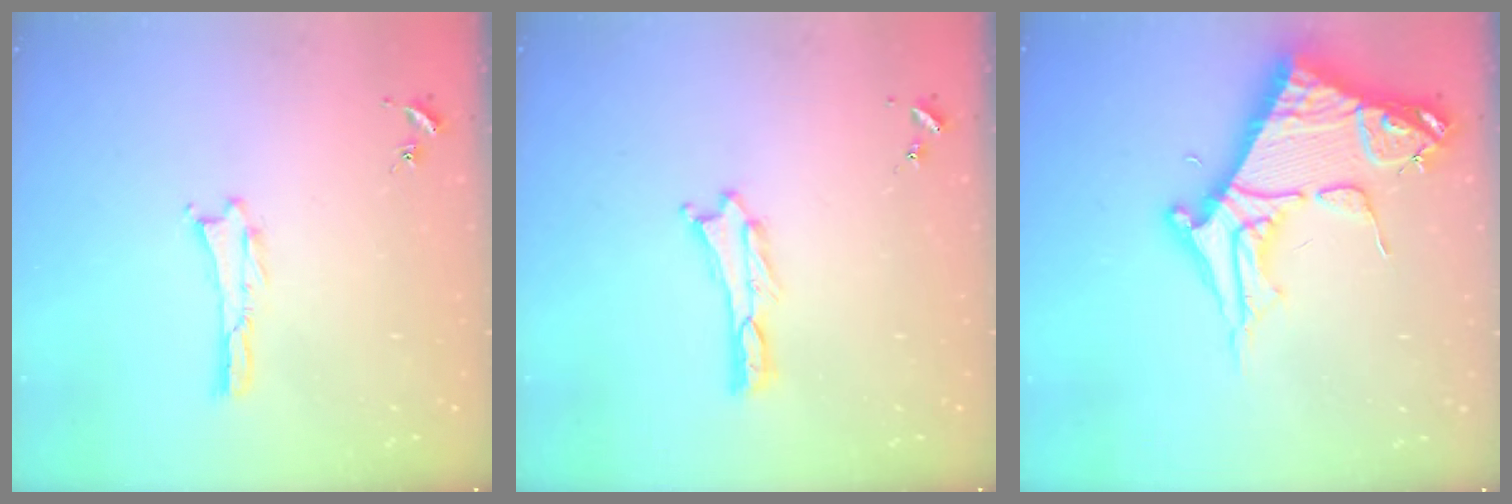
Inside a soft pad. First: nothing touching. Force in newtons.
{"total": 0.0}
{"total": 10.4, "press": 10.4, "slide": 1.1}